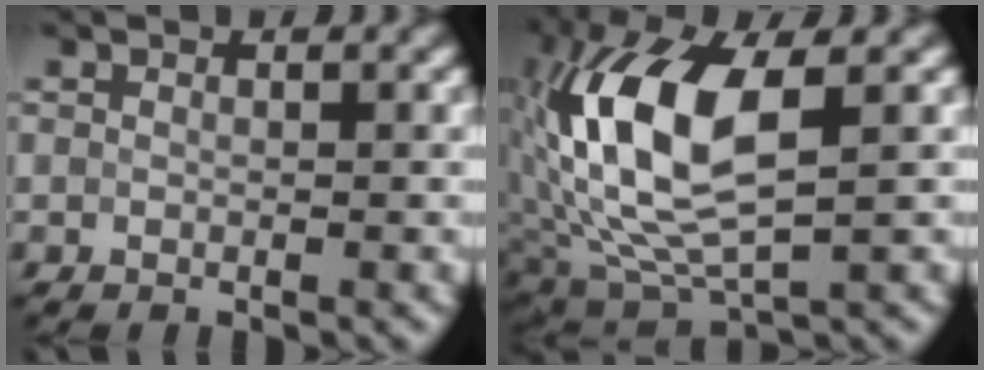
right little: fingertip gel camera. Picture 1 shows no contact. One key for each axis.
{"total": 11.1, "fx": 1.5, "fy": 5.0, "fz": 9.8, "tx": -0.219, "ty": 0.010, "tz": 0.026}